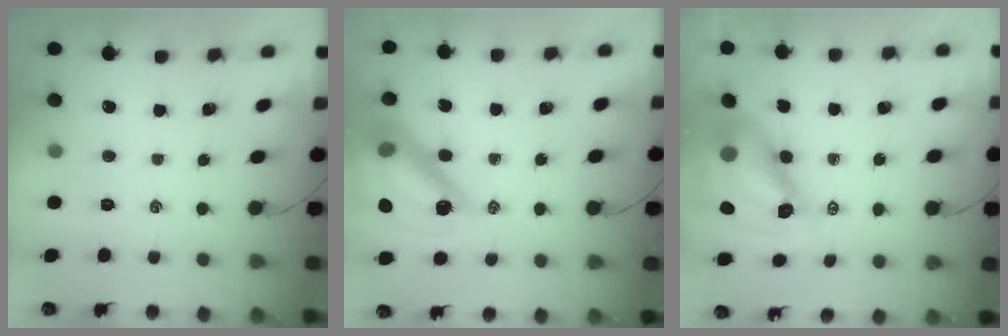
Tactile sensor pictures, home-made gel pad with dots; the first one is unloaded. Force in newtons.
{"total": 20.1, "press": 19.8, "slide": 3.2}
{"total": 12.8, "press": 12.2, "slide": 3.9}